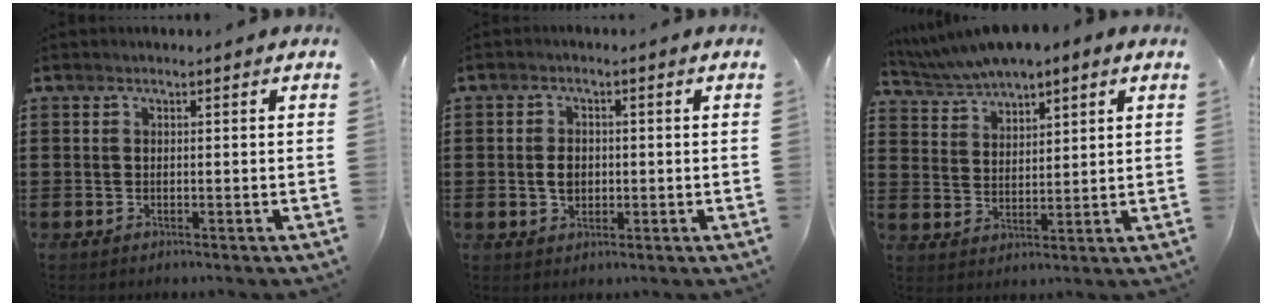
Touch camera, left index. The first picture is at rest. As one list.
[{"total": 2.9, "force": [-0.2, 2.1, 2.0], "torque": [-0.035, 0.002, -0.007]}, {"total": 4.9, "force": [4.5, 1.4, 1.0], "torque": [-0.042, -0.012, 0.081]}]